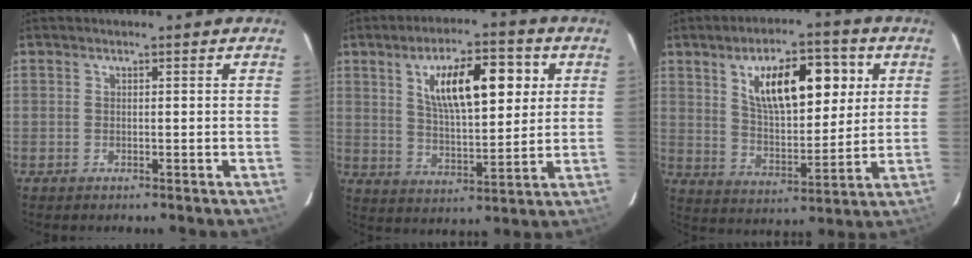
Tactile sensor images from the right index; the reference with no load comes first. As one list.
[{"total": 13.2, "force": [4.5, 4.1, 11.7], "torque": [-0.194, 0.015, 0.078]}, {"total": 14.1, "force": [5.3, 5.4, 11.9], "torque": [-0.192, 0.018, 0.092]}]